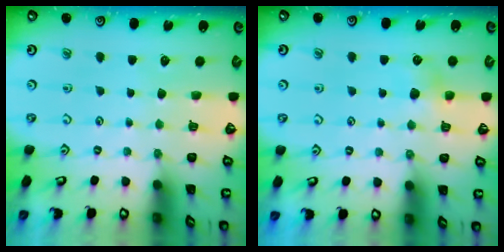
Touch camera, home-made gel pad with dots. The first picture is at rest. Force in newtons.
{"total": 5.9, "press": 5.8, "slide": 0.4}